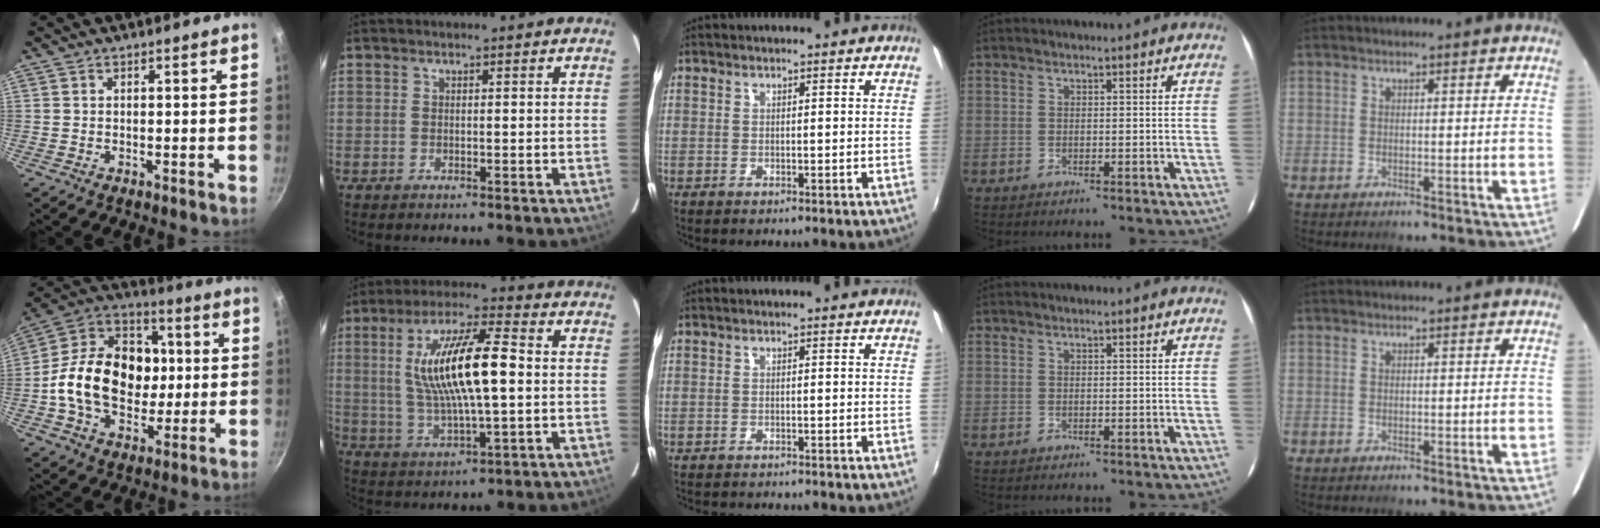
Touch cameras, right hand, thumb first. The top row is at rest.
{"thumb": {"total": 21.9, "force": [-0.6, 16.2, 14.7], "torque": [-0.213, 0.032, -0.024]}, "index": {"total": 16.4, "force": [1.4, 4.1, 15.9], "torque": [-0.297, 0.008, 0.033]}, "middle": {"total": 3.4, "force": [-3.2, 0.4, 1.0], "torque": [-0.028, -0.014, -0.050]}}